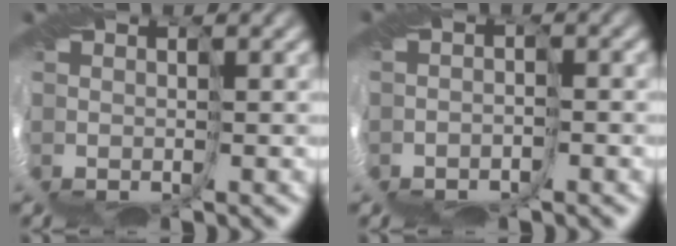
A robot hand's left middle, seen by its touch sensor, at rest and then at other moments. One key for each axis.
{"total": 1.6, "fx": -1.5, "fy": 0.1, "fz": 0.5, "tx": -0.013, "ty": -0.003, "tz": -0.033}